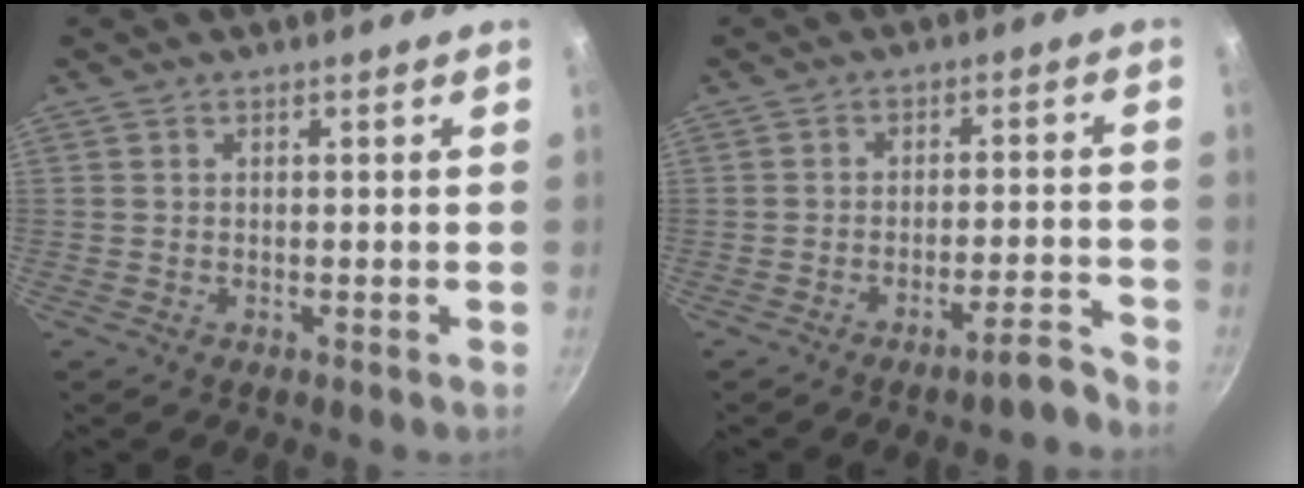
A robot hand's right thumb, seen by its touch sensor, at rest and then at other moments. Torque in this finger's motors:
{"motor_torque": [-0.23, 0.29, -0.09, -0.09, -0.03]}